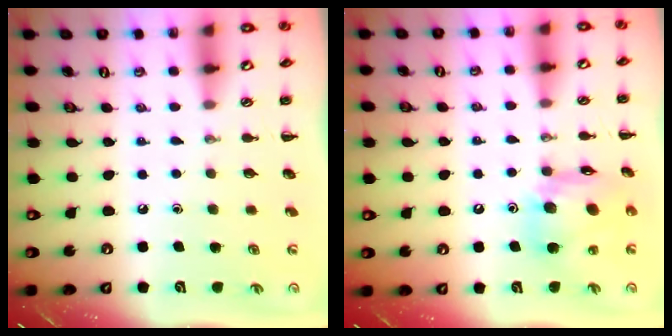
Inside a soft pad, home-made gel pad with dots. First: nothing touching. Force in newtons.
{"total": 13.2, "press": 12.7, "slide": 3.6}